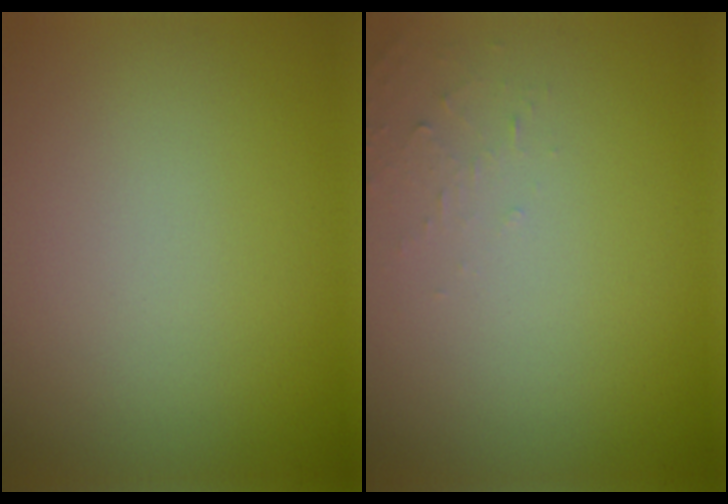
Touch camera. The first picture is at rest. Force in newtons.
{"total": 0.9, "press": 0.9, "slide": 0.1}